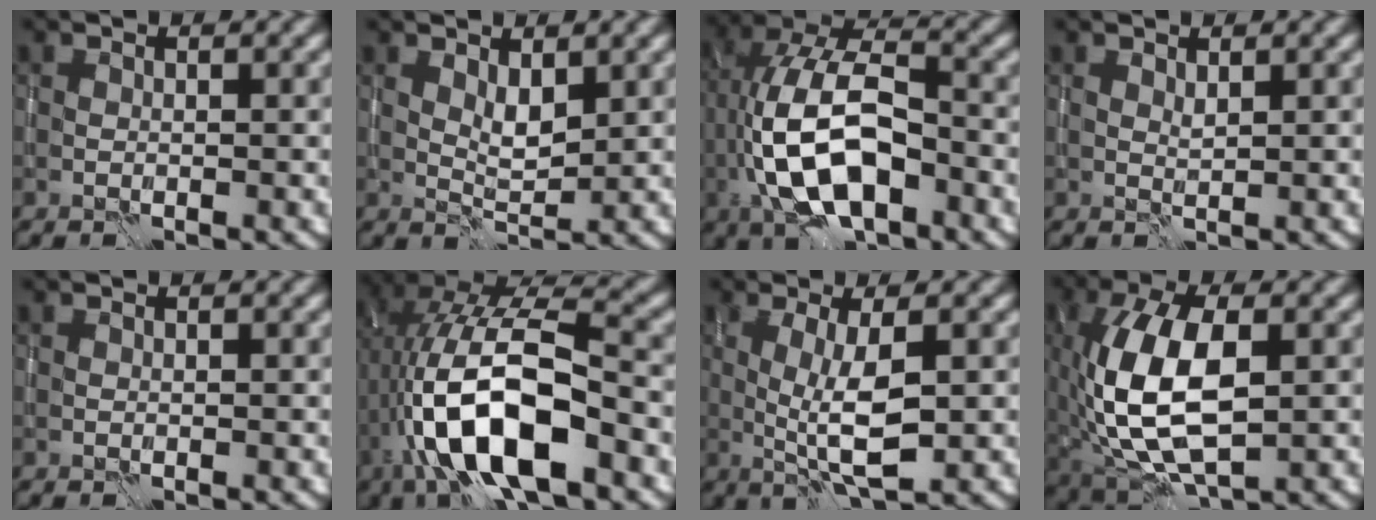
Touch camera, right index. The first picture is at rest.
{"total": 2.1, "force": [0.9, 0.9, 1.6], "torque": [-0.031, -0.004, 0.020]}
{"total": 11.3, "force": [-2.8, 5.4, 9.6], "torque": [-0.187, 0.008, -0.058]}
{"total": 0.6, "force": [0.6, 0.0, 0.3], "torque": [-0.011, -0.001, 0.011]}
{"total": 0.0}
{"total": 13.4, "force": [-3.5, 5.8, 11.6], "torque": [-0.220, 0.014, -0.069]}
{"total": 5.2, "force": [-0.2, 1.2, 5.0], "torque": [-0.097, -0.004, -0.002]}
{"total": 10.5, "force": [-0.6, 5.3, 9.0], "torque": [-0.192, 0.000, -0.009]}